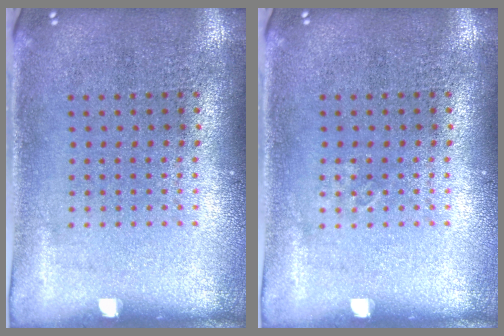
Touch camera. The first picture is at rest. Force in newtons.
{"total": 0.5, "press": 0.5, "slide": 0.0}